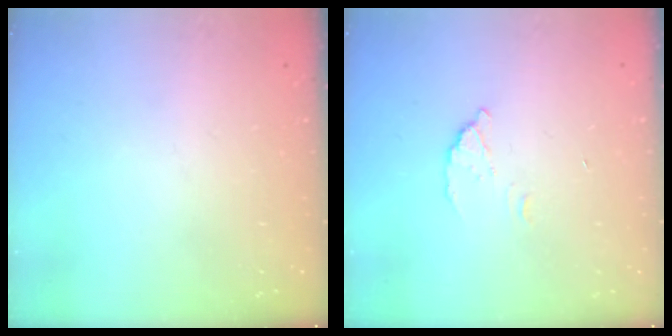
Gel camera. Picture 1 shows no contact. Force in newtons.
{"total": 2.7, "press": 2.7, "slide": 0.1}